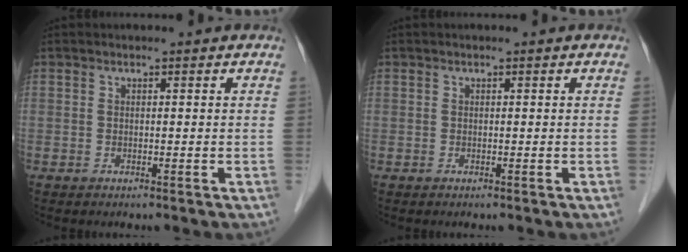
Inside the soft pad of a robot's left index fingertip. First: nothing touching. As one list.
[{"total": 0.0}]